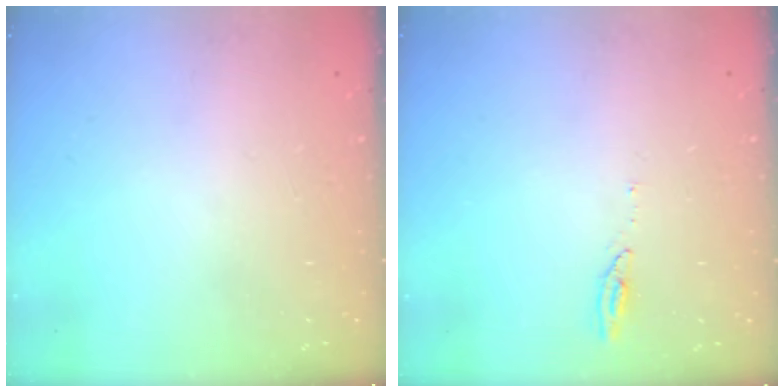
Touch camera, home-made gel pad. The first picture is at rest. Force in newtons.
{"total": 3.3, "press": 3.3, "slide": 0.3}